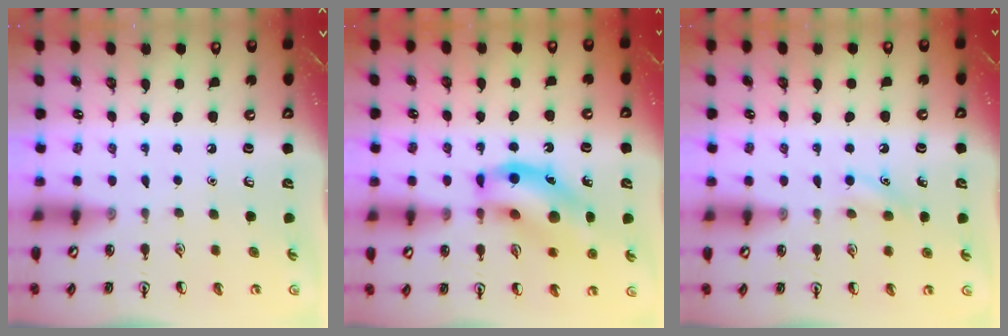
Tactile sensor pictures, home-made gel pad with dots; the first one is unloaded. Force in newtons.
{"total": 15.9, "press": 15.7, "slide": 2.3}
{"total": 6.8, "press": 6.5, "slide": 1.9}